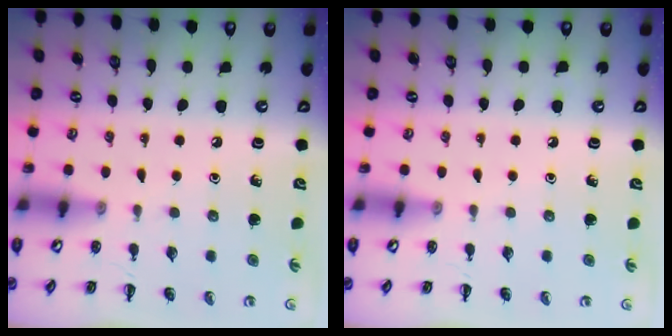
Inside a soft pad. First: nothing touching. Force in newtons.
{"total": 0.0}